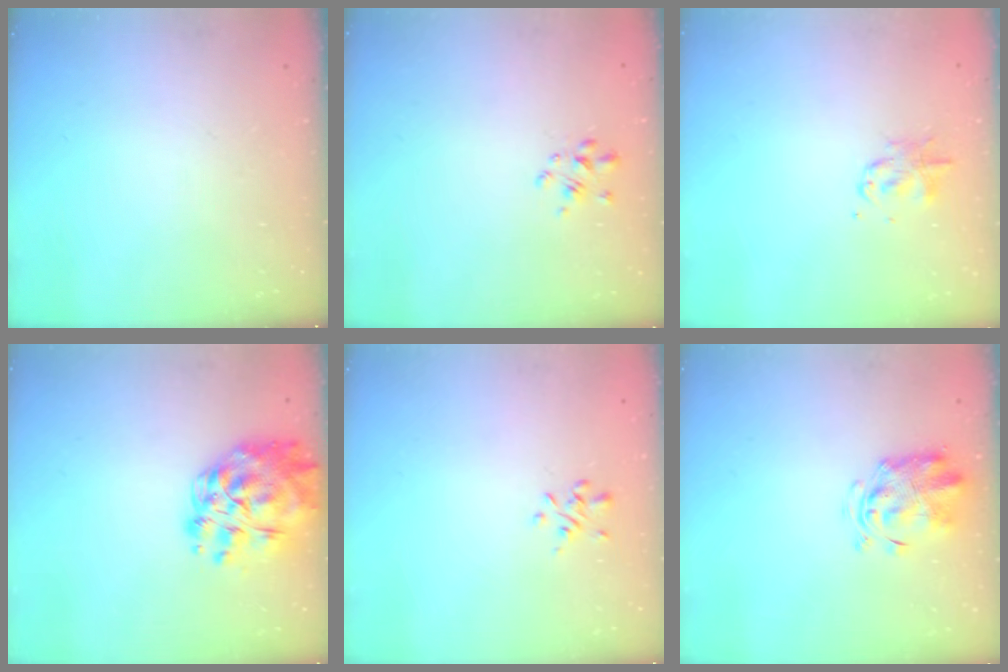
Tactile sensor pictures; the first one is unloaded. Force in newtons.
{"total": 2.7, "press": 2.4, "slide": 1.1}
{"total": 2.4, "press": 2.4, "slide": 0.3}
{"total": 16.8, "press": 16.0, "slide": 5.2}
{"total": 0.9, "press": 0.7, "slide": 0.5}
{"total": 2.9, "press": 2.9, "slide": 0.7}